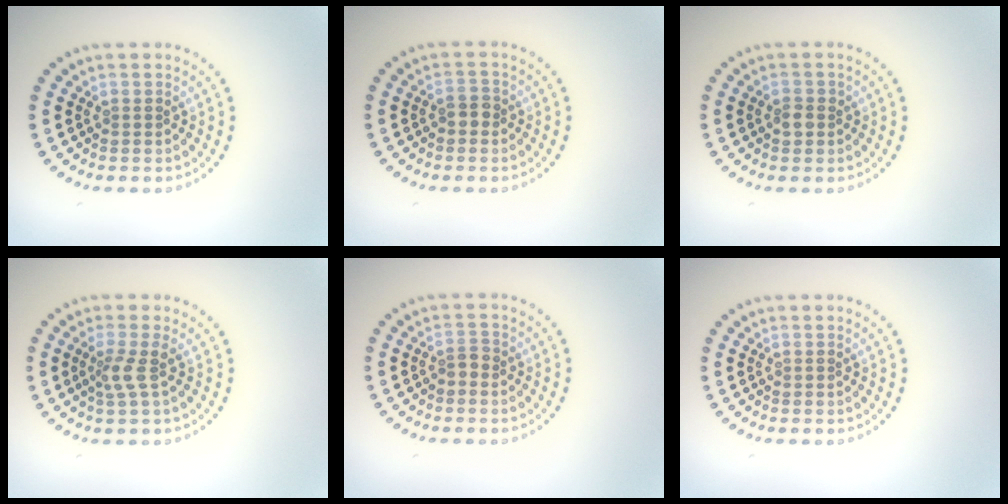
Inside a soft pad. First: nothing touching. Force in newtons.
{"total": 1.3, "press": 1.2, "slide": 0.5}
{"total": 1.3, "press": 1.3, "slide": 0.3}
{"total": 1.9, "press": 1.4, "slide": 1.4}
{"total": 1.1, "press": 1.1, "slide": 0.5}
{"total": 0.0}